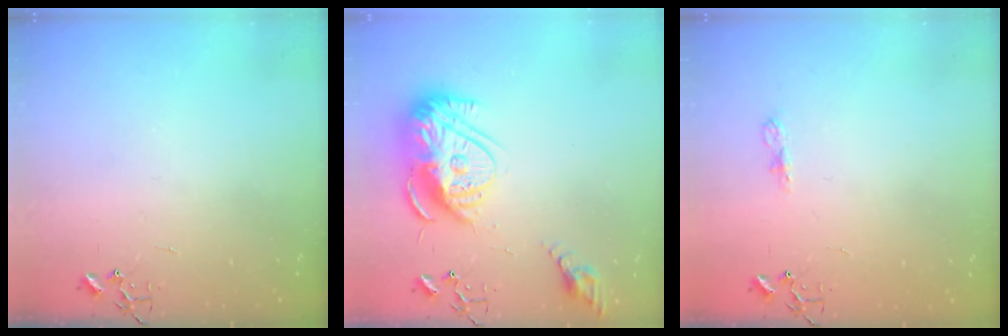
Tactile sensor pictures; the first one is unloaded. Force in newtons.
{"total": 17.6, "press": 17.5, "slide": 1.6}
{"total": 6.2, "press": 6.2, "slide": 0.8}